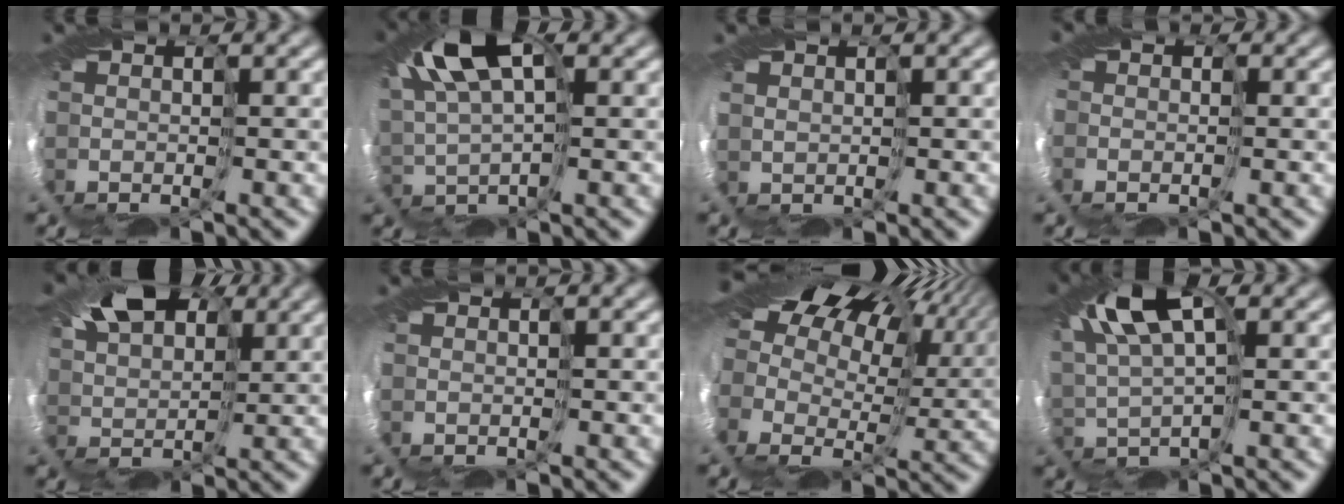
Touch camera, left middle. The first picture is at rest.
{"total": 7.5, "force": [2.7, 3.6, 6.0], "torque": [-0.129, 0.019, 0.040]}
{"total": 0.7, "force": [0.4, 0.4, -0.4], "torque": [0.001, 0.000, 0.008]}
{"total": 5.3, "force": [0.3, 4.4, 2.9], "torque": [-0.051, 0.003, -0.004]}
{"total": 7.2, "force": [4.2, 4.2, 4.1], "torque": [-0.092, 0.026, 0.063]}
{"total": 0.0}
{"total": 19.1, "force": [7.1, 12.3, 12.8], "torque": [-0.246, 0.036, 0.111]}
{"total": 6.8, "force": [2.6, 2.8, 5.6], "torque": [-0.123, 0.016, 0.039]}